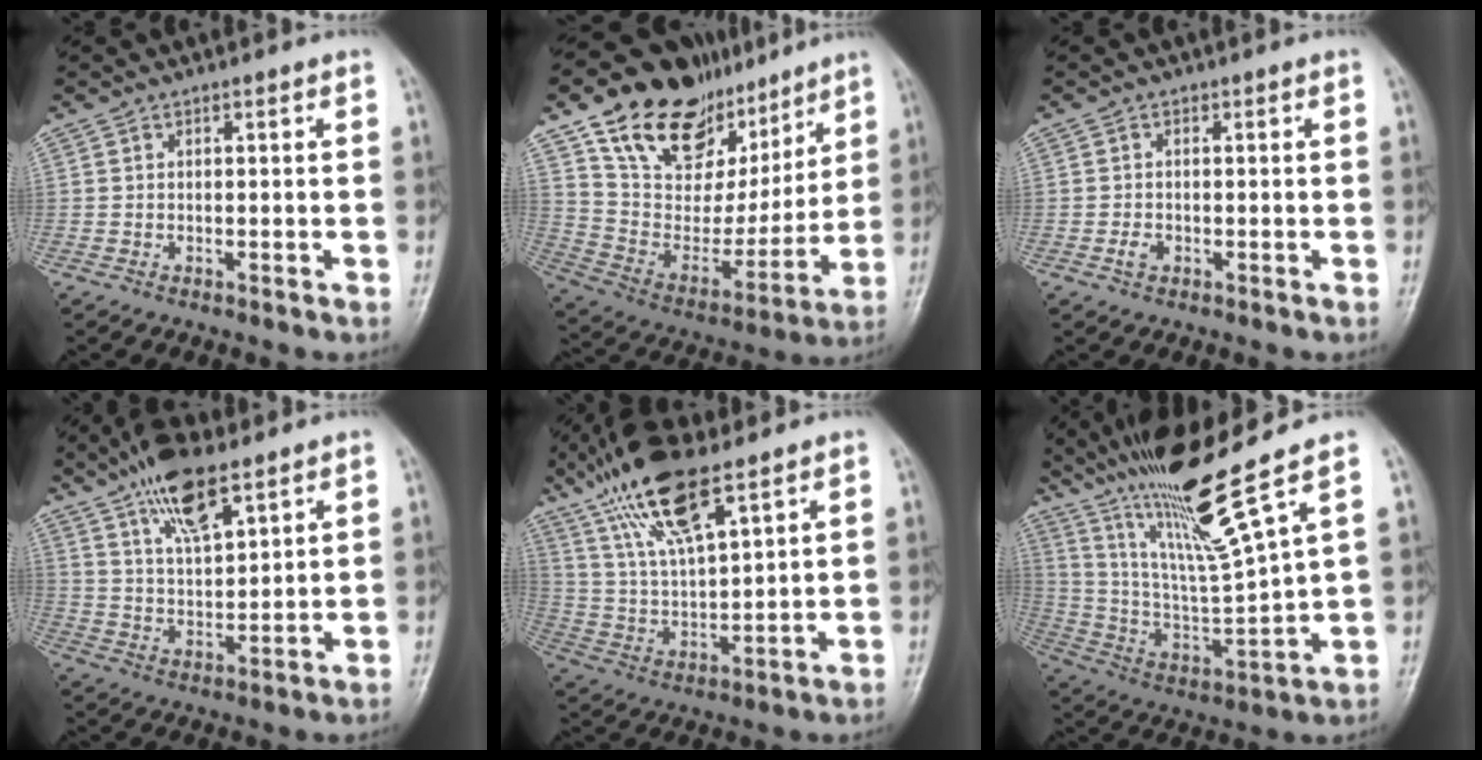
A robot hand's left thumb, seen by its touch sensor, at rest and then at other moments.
{"total": 25.0, "force": [16.2, 14.4, 12.4], "torque": [-0.152, -0.047, 0.280]}
{"total": 1.7, "force": [-0.6, 1.3, 0.9], "torque": [-0.013, 0.003, -0.013]}
{"total": 12.2, "force": [7.8, 4.4, 8.3], "torque": [-0.130, -0.035, 0.144]}
{"total": 16.1, "force": [10.1, 4.9, 11.5], "torque": [-0.212, -0.031, 0.202]}
{"total": 18.6, "force": [12.3, 0.2, 13.9], "torque": [-0.239, -0.061, 0.234]}